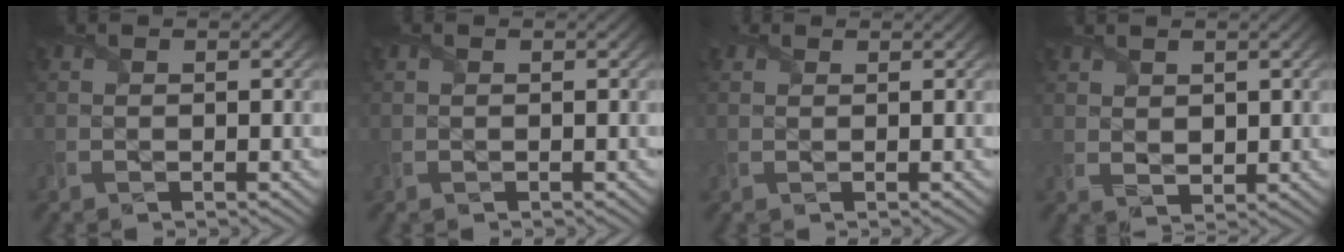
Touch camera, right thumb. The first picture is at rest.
{"total": 0.0}
{"total": 0.9, "force": [0.8, 0.5, 0.2], "torque": [-0.005, -0.001, 0.012]}
{"total": 2.5, "force": [1.6, 1.6, 1.0], "torque": [-0.027, -0.004, 0.034]}